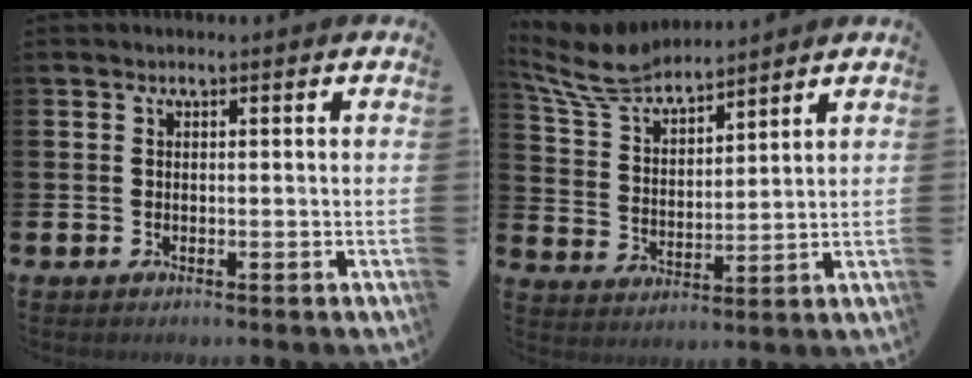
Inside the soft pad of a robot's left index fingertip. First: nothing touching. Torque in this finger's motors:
{"motor_torque": [0.60, -0.51, 0.40, 0.13]}